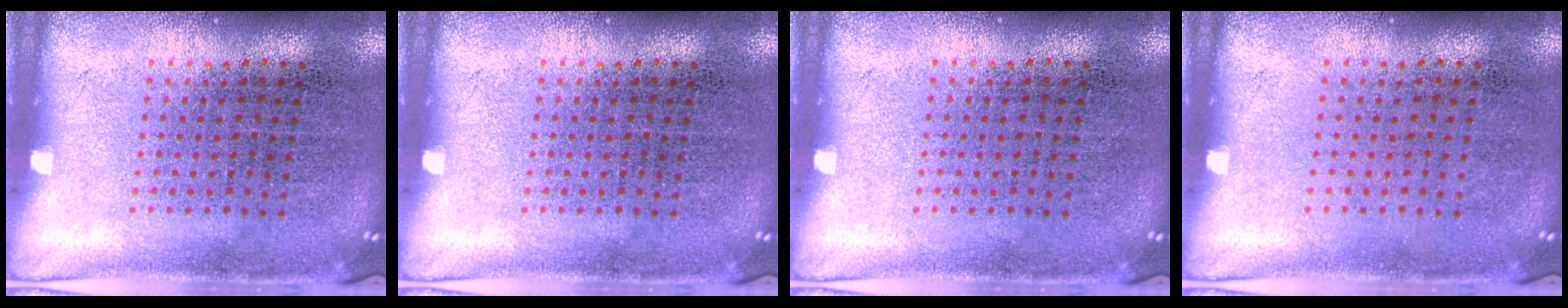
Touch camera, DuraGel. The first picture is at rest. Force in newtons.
{"total": 0.0}
{"total": 0.0}
{"total": 0.0}